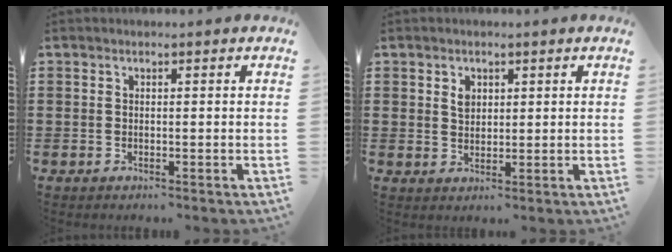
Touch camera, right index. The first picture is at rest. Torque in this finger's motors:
{"motor_torque": [0.09, 0.03, 0.05, 0.03]}